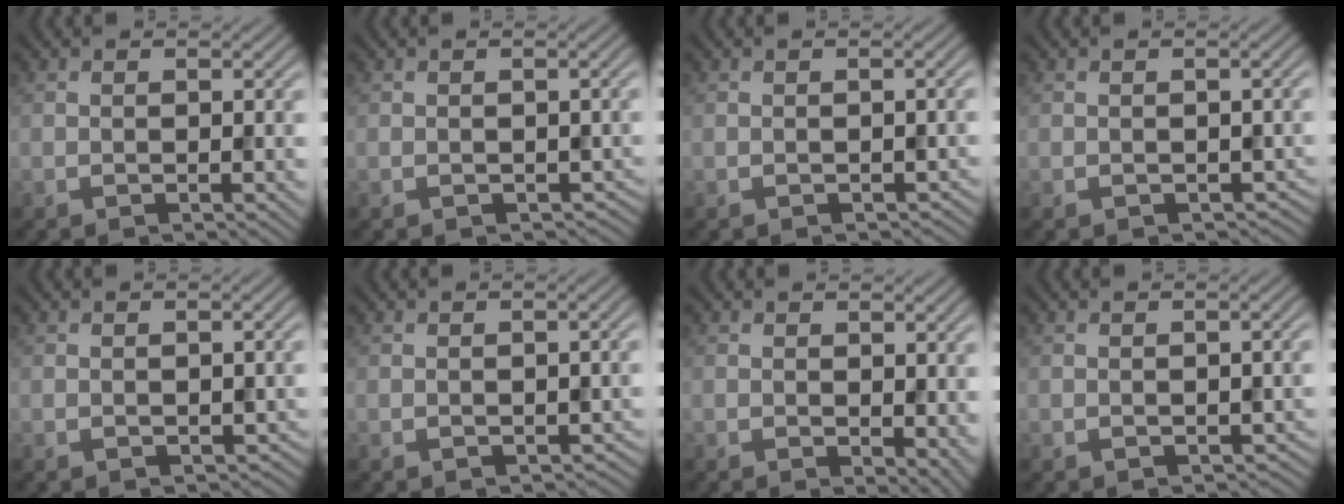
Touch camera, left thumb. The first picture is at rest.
{"total": 1.7, "force": [-0.5, 1.4, 0.8], "torque": [-0.019, -0.013, -0.006]}
{"total": 1.1, "force": [-0.6, 0.7, 0.5], "torque": [-0.011, -0.010, -0.007]}
{"total": 1.8, "force": [-0.6, 1.4, 0.9], "torque": [-0.020, -0.014, -0.007]}
{"total": 1.3, "force": [-0.5, 1.1, 0.5], "torque": [-0.015, -0.012, -0.005]}
{"total": 1.4, "force": [-0.7, 1.0, 0.7], "torque": [-0.014, -0.012, -0.006]}
{"total": 3.3, "force": [-0.1, 2.0, 2.7], "torque": [-0.032, -0.011, 0.001]}
{"total": 1.4, "force": [-0.6, 1.0, 0.7], "torque": [-0.015, -0.013, -0.006]}